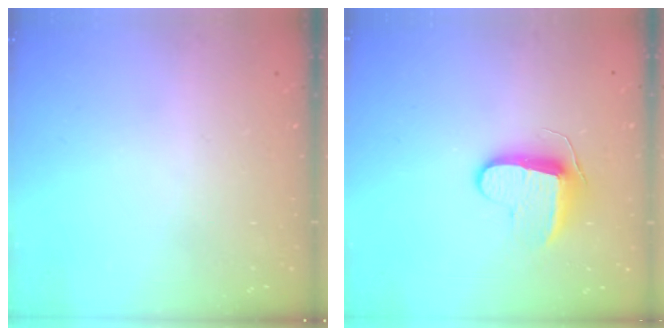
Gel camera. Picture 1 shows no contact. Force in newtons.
{"total": 9.3, "press": 9.3, "slide": 0.0}